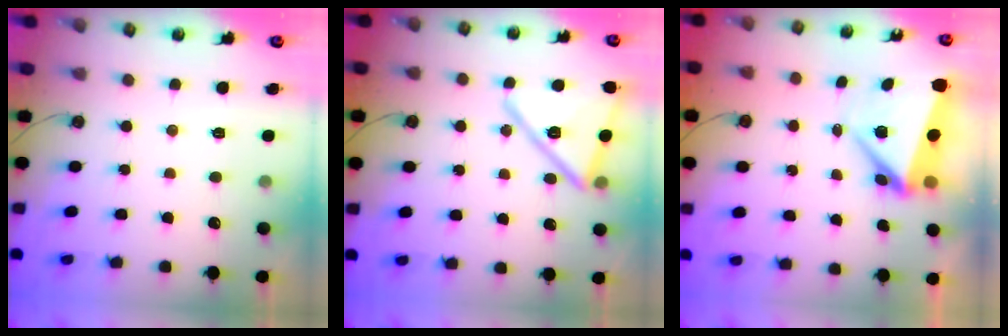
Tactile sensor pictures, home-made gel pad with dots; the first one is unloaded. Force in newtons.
{"total": 17.0, "press": 17.0, "slide": 1.3}
{"total": 6.3, "press": 6.2, "slide": 1.1}